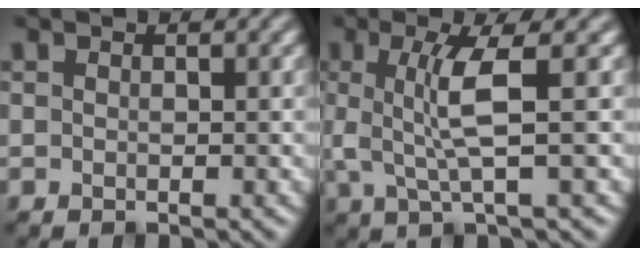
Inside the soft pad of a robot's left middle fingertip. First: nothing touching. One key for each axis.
{"total": 4.2, "fx": 0.5, "fy": 0.6, "fz": 4.1, "tx": -0.091, "ty": -0.001, "tz": 0.014}